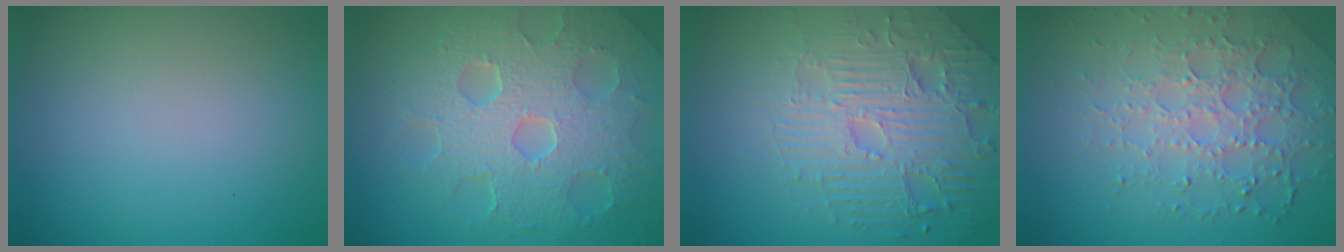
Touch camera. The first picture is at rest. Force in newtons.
{"total": 8.6, "press": 6.1, "slide": 6.1}
{"total": 6.7, "press": 5.2, "slide": 4.2}
{"total": 4.9, "press": 4.2, "slide": 2.4}